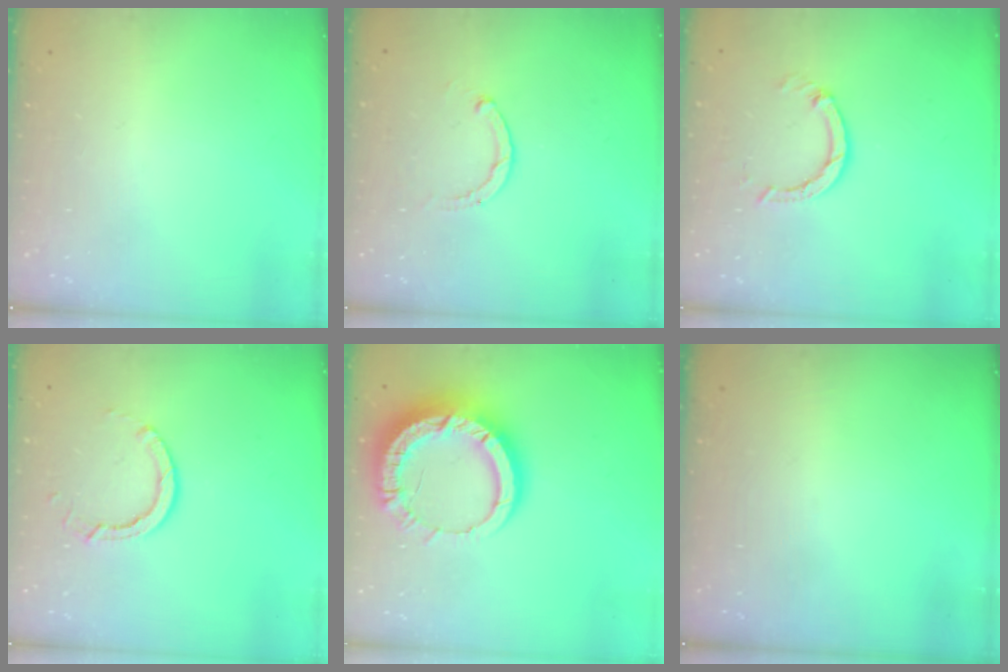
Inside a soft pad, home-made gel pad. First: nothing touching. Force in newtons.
{"total": 1.1, "press": 1.0, "slide": 0.3}
{"total": 4.4, "press": 4.4, "slide": 0.5}
{"total": 5.6, "press": 5.6, "slide": 0.2}
{"total": 16.1, "press": 16.1, "slide": 1.6}
{"total": 0.0}